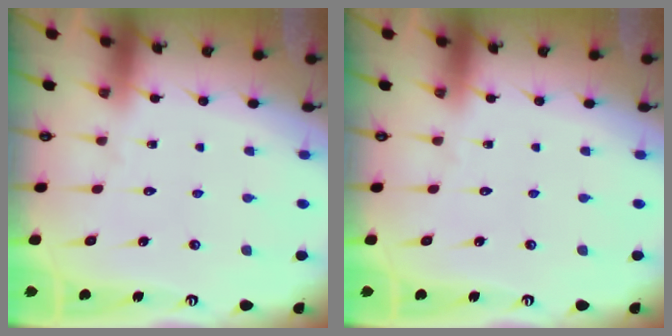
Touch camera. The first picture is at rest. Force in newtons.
{"total": 0.0}